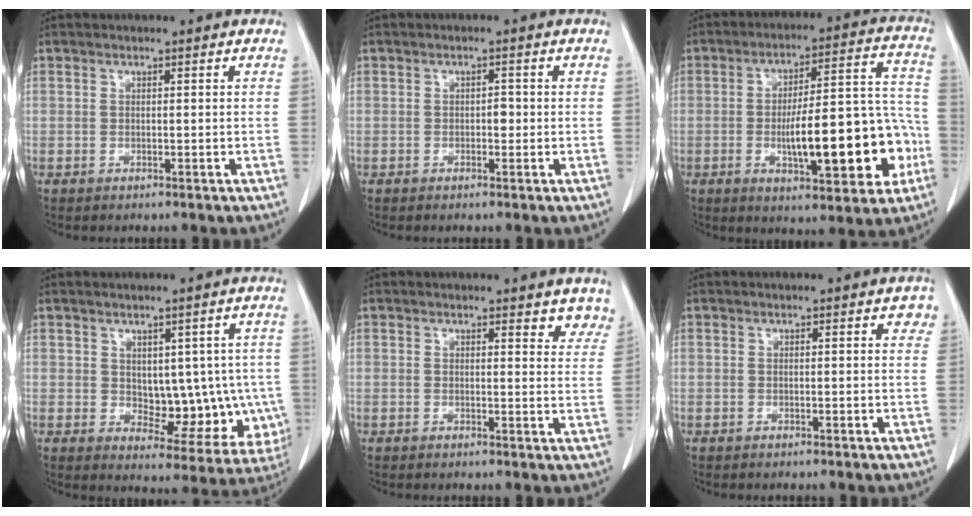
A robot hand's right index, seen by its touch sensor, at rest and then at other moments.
{"total": 1.2, "force": [-0.1, 0.7, 1.0], "torque": [-0.006, 0.005, 0.000]}
{"total": 18.1, "force": [-4.5, 4.9, 16.9], "torque": [-0.231, 0.034, -0.053]}
{"total": 10.6, "force": [0.1, 6.2, 8.6], "torque": [-0.088, 0.010, 0.027]}
{"total": 4.9, "force": [4.3, 1.5, 1.7], "torque": [-0.001, -0.015, 0.032]}
{"total": 1.8, "force": [0.8, 0.7, 1.5], "torque": [-0.007, 0.004, 0.003]}